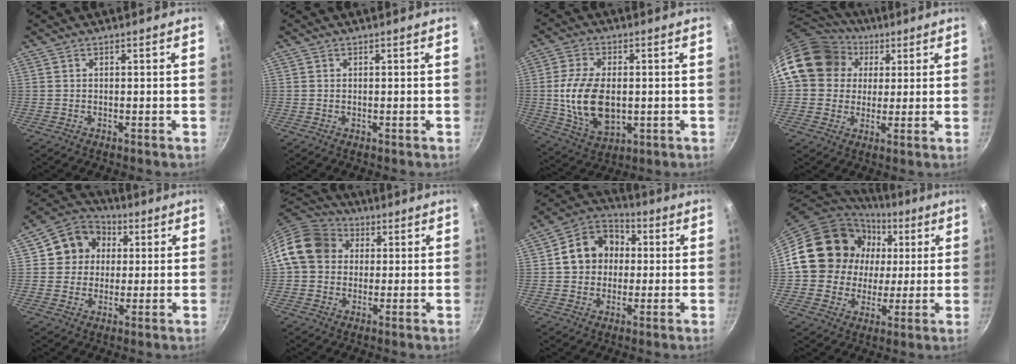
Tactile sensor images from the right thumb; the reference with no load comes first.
{"total": 0.0}
{"total": 13.9, "force": [-0.5, 8.4, 11.1], "torque": [-0.198, -0.004, 0.001]}
{"total": 15.9, "force": [4.0, 13.7, 7.0], "torque": [-0.104, 0.023, 0.059]}
{"total": 10.4, "force": [2.3, 9.4, 3.8], "torque": [-0.032, 0.017, 0.025]}
{"total": 12.4, "force": [2.4, 10.6, 6.2], "torque": [-0.083, 0.026, 0.024]}
{"total": 12.6, "force": [1.5, 10.7, 6.5], "torque": [-0.069, 0.025, 0.008]}
{"total": 20.0, "force": [3.9, 17.6, 8.5], "torque": [-0.137, 0.017, 0.072]}